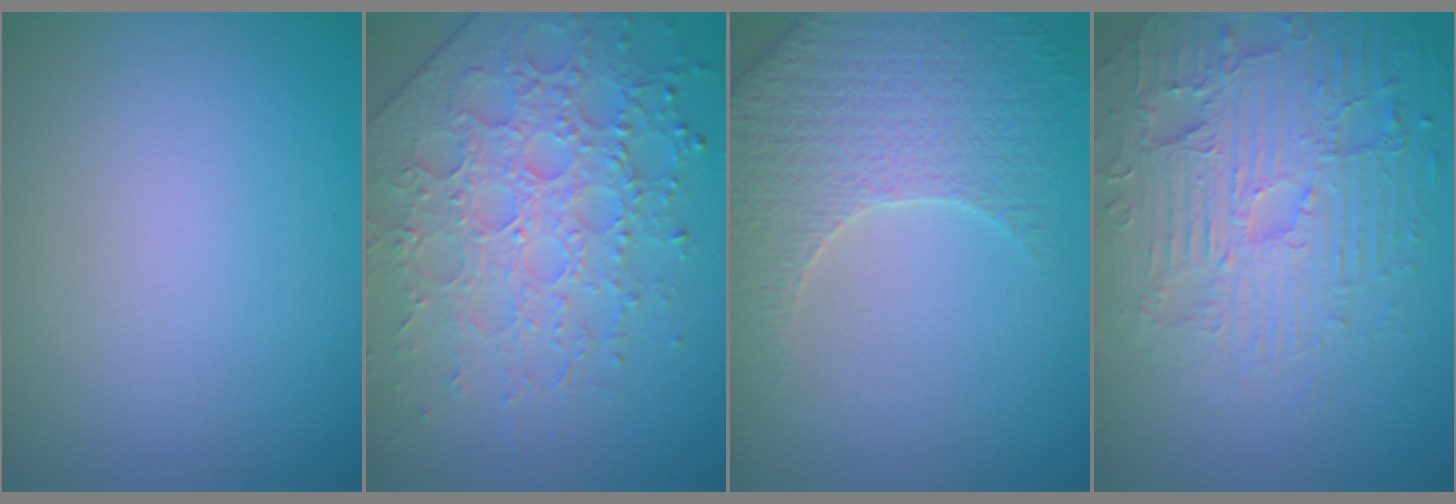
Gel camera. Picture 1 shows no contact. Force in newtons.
{"total": 6.4, "press": 5.3, "slide": 3.6}
{"total": 4.4, "press": 4.3, "slide": 0.8}
{"total": 5.8, "press": 4.9, "slide": 3.2}